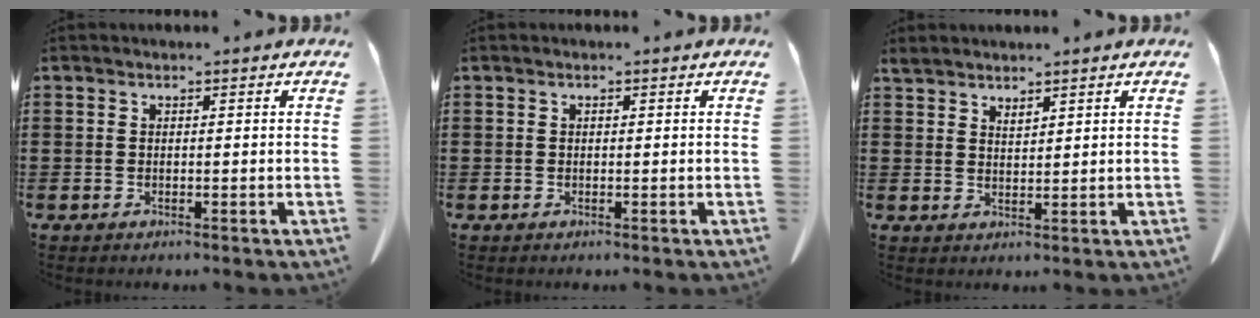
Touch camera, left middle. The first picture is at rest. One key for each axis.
{"total": 0.0}
{"total": 2.1, "fx": 2.1, "fy": 0.1, "fz": 0.1, "tx": -0.007, "ty": -0.002, "tz": 0.040}